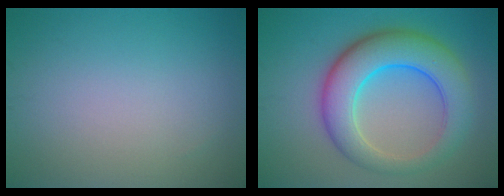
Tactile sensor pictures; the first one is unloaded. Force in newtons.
{"total": 8.5, "press": 8.5, "slide": 0.1}